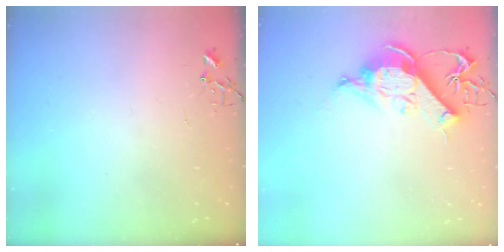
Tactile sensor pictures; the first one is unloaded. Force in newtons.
{"total": 13.1, "press": 13.1, "slide": 0.7}